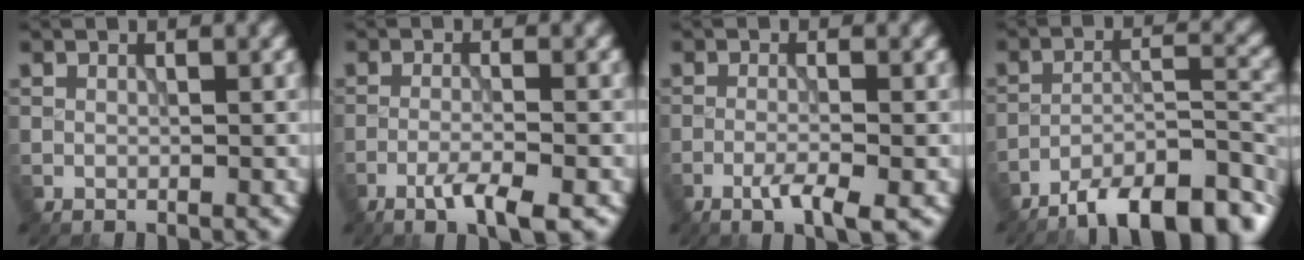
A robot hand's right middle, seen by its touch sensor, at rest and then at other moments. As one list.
[{"total": 3.6, "force": [-2.3, 0.5, 2.8], "torque": [-0.050, 0.001, -0.049]}, {"total": 3.0, "force": [-1.6, 0.4, 2.5], "torque": [-0.044, 0.001, -0.036]}, {"total": 11.3, "force": [-8.9, 2.9, 6.4], "torque": [-0.095, 0.010, -0.141]}]